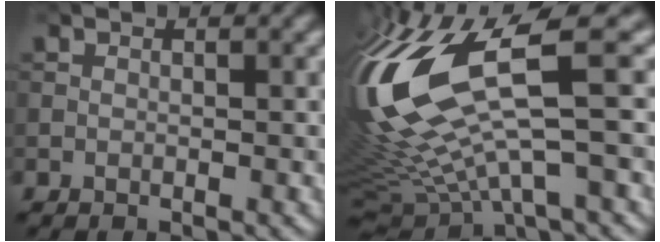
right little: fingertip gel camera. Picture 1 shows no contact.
{"total": 16.1, "force": [2.3, 5.1, 15.1], "torque": [-0.351, -0.008, 0.066]}